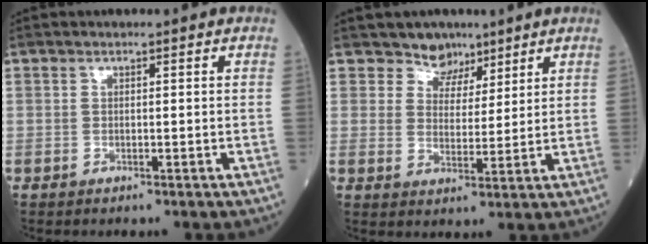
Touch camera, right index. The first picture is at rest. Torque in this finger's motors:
{"motor_torque": [-0.19, 0.23, -0.08, -0.01]}